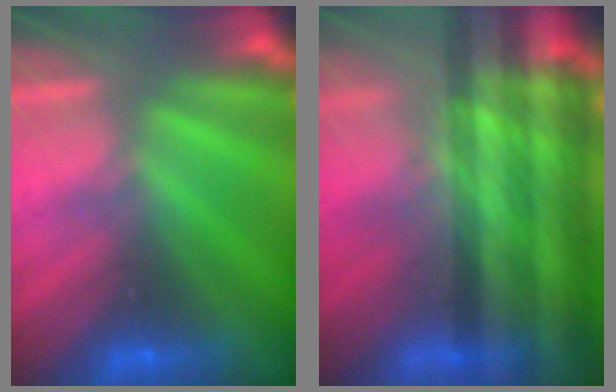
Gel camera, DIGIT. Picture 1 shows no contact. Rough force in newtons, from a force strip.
{"total": 7.8}